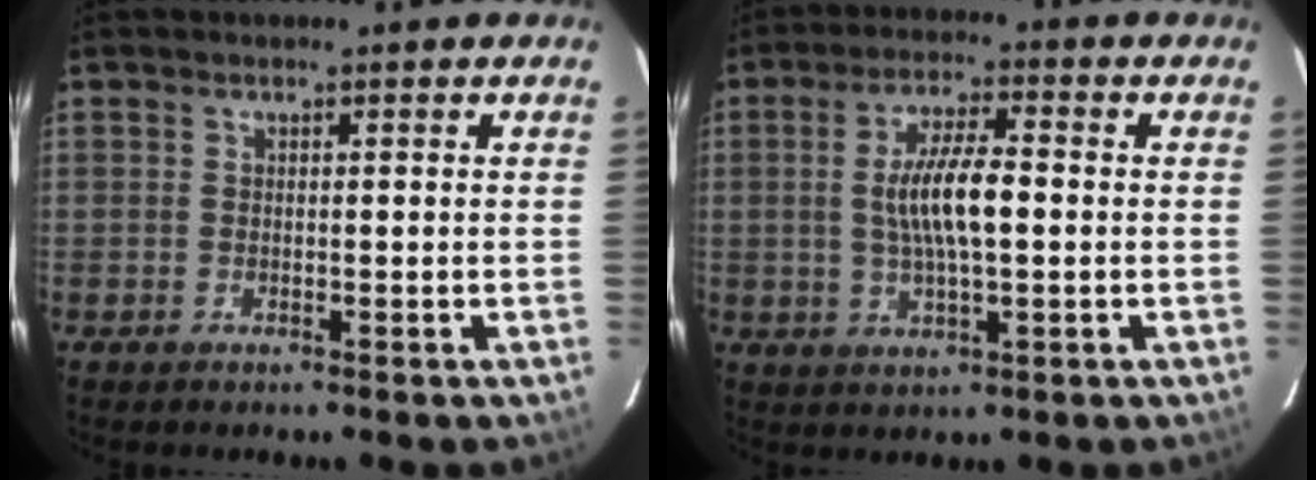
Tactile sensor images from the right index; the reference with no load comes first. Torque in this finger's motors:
{"motor_torque": [0.40, -0.05, 0.59, 0.12]}